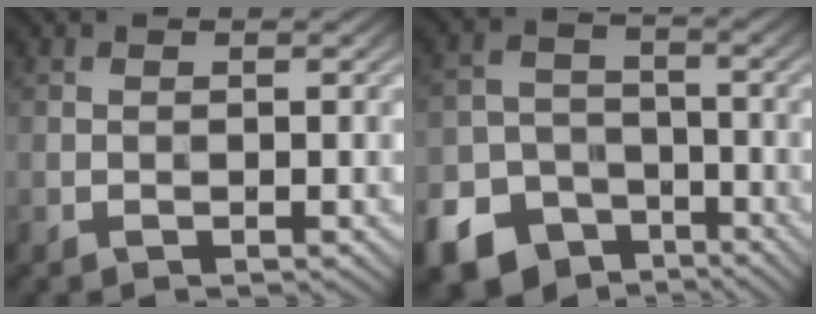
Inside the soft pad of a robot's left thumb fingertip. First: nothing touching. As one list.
[{"total": 11.2, "force": [-7.3, 7.5, 3.9], "torque": [-0.109, -0.035, -0.106]}]